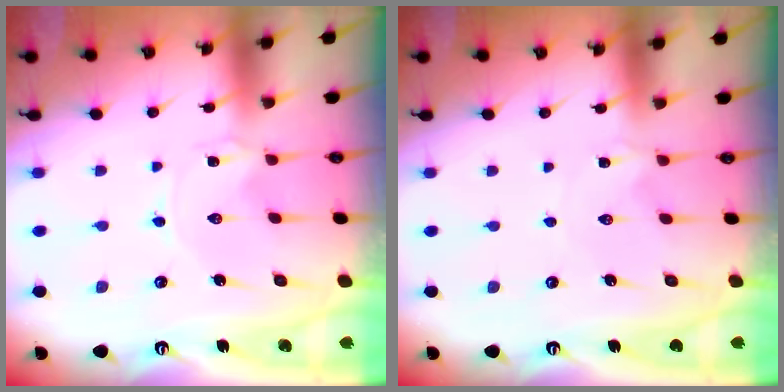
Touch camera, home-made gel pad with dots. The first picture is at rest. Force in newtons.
{"total": 0.0}